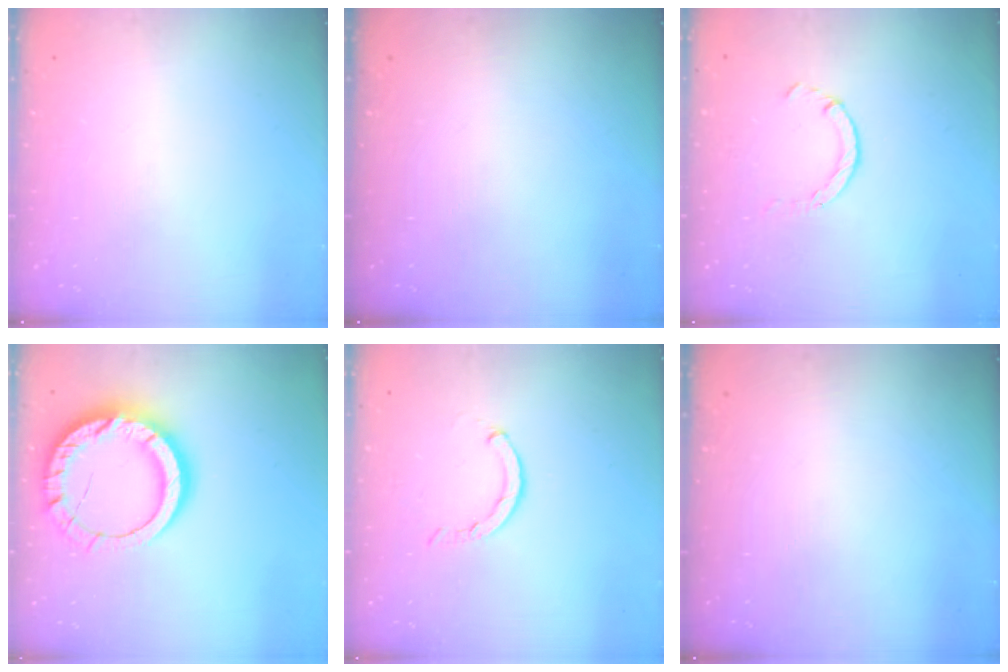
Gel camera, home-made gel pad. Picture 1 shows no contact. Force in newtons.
{"total": 0.0}
{"total": 2.1, "press": 2.1, "slide": 0.3}
{"total": 16.7, "press": 16.6, "slide": 1.4}
{"total": 1.6, "press": 1.5, "slide": 0.4}
{"total": 0.0}